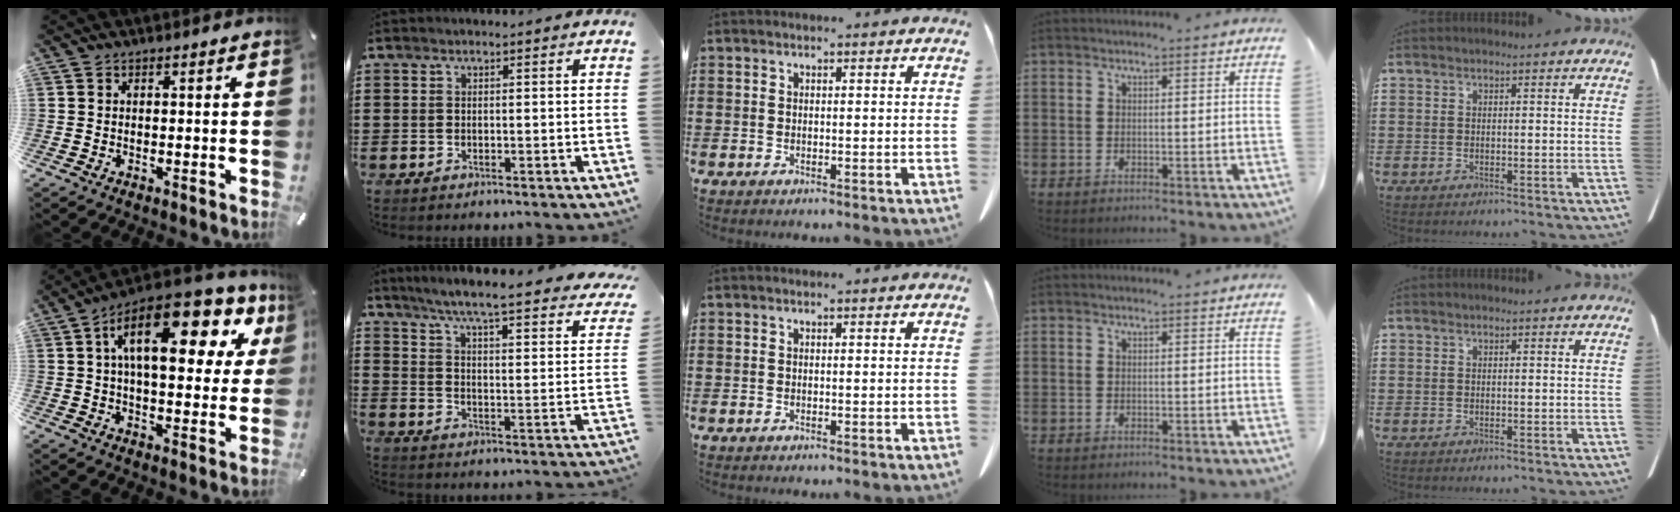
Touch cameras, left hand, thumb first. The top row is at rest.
{"thumb": {"total": 20.9, "force": [8.9, 9.0, 16.7], "torque": [-0.267, -0.036, 0.143]}, "index": {"total": 5.6, "force": [4.6, -0.8, 3.1], "torque": [-0.083, -0.046, 0.068]}}